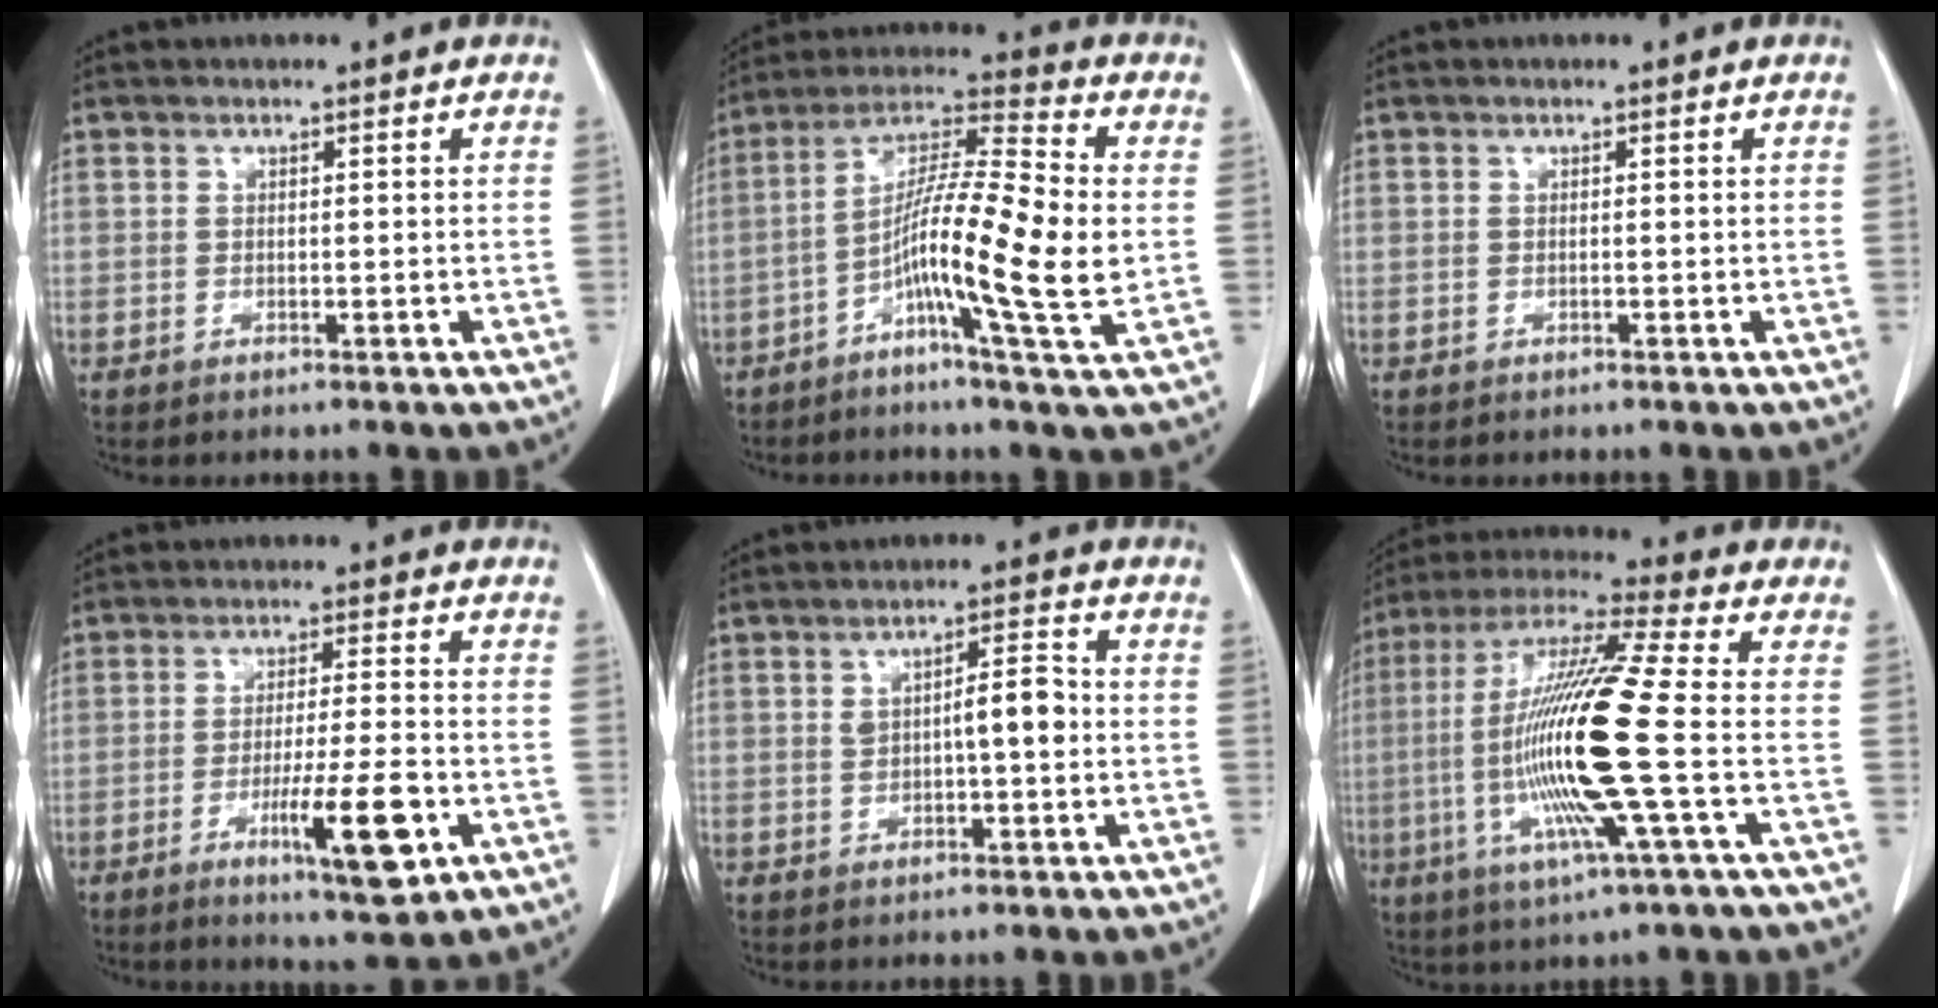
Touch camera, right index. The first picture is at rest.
{"total": 14.8, "force": [-2.3, 0.3, 14.7], "torque": [-0.267, 0.007, -0.053]}
{"total": 0.0}
{"total": 10.1, "force": [-3.9, 0.9, 9.3], "torque": [-0.148, -0.018, -0.059]}
{"total": 5.3, "force": [0.1, 1.4, 5.1], "torque": [-0.084, 0.016, 0.003]}
{"total": 18.7, "force": [-2.8, -0.2, 18.5], "torque": [-0.380, -0.009, -0.065]}